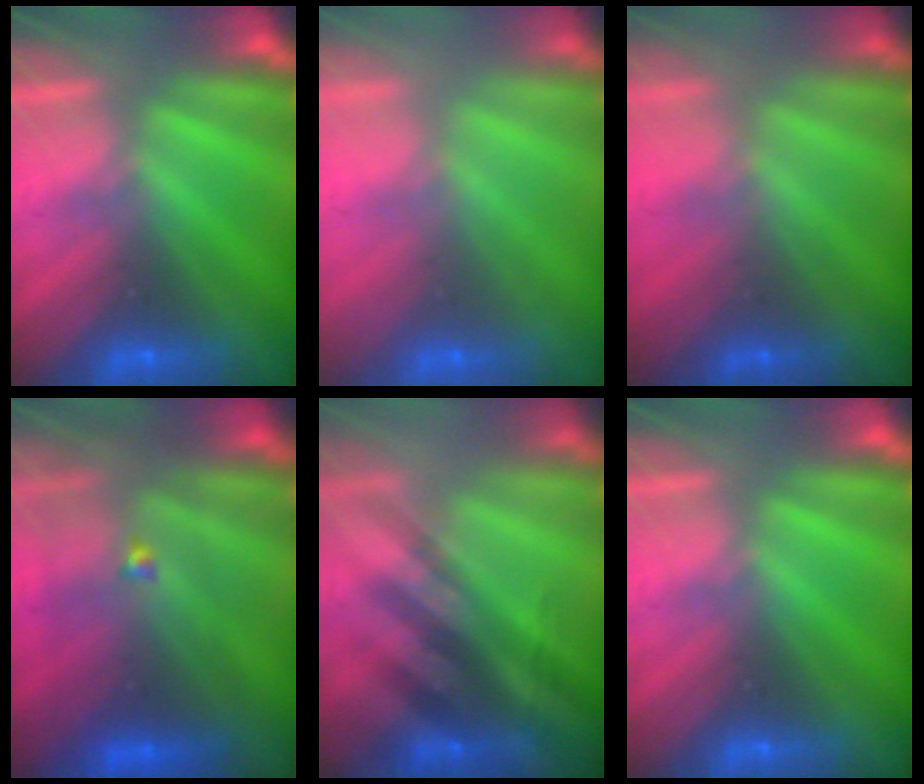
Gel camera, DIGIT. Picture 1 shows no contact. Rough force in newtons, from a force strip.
{"total": 2.7}
{"total": 1.6}
{"total": 4.7}
{"total": 2.7}
{"total": 0.0}